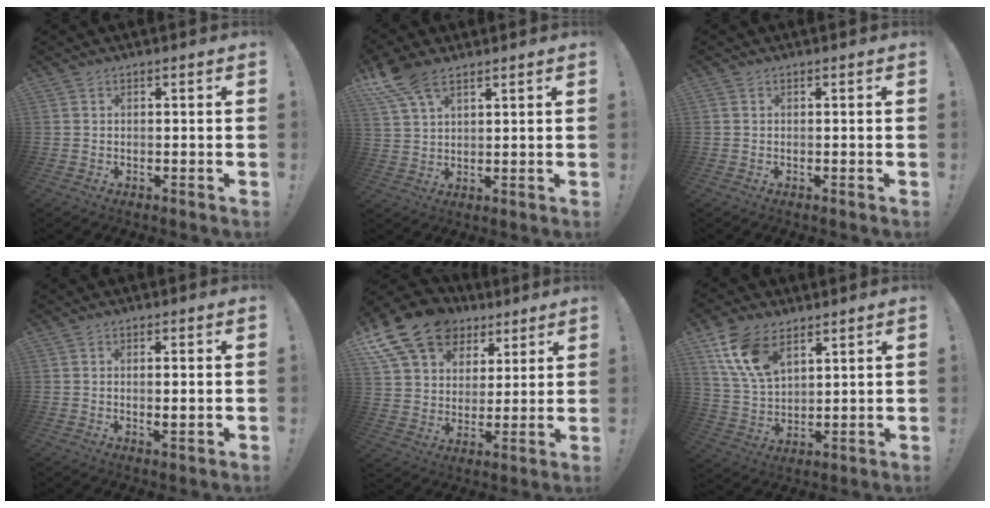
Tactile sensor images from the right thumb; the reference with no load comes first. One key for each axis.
{"total": 9.4, "fx": 6.5, "fy": 4.2, "fz": 5.4, "tx": -0.101, "ty": -0.025, "tz": 0.125}
{"total": 0.0}
{"total": 2.4, "fx": 0.3, "fy": 0.3, "fz": 2.4, "tx": -0.032, "ty": -0.008, "tz": 0.003}
{"total": 18.9, "fx": 11.2, "fy": 12.6, "fz": 8.4, "tx": -0.142, "ty": -0.063, "tz": 0.218}
{"total": 13.7, "fx": 7.8, "fy": 7.9, "fz": 8.1, "tx": -0.167, "ty": -0.030, "tz": 0.149}